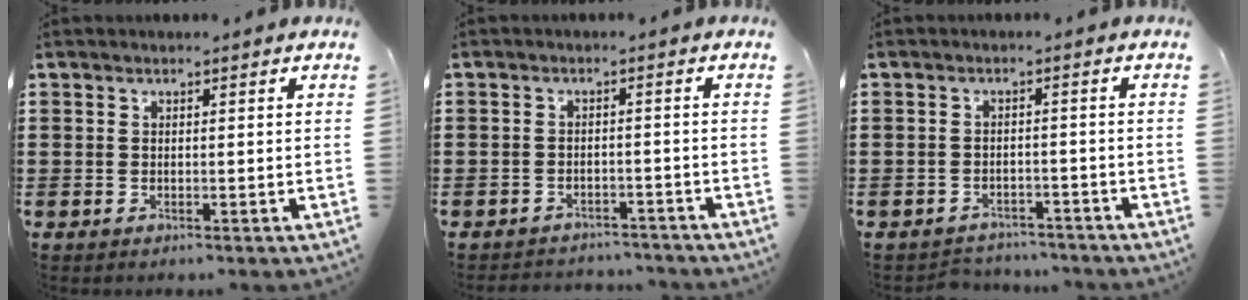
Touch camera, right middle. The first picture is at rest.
{"total": 2.5, "force": [-2.5, 0.4, -0.3], "torque": [-0.003, 0.000, -0.057]}
{"total": 2.3, "force": [-2.3, 0.5, -0.1], "torque": [-0.007, -0.001, -0.051]}